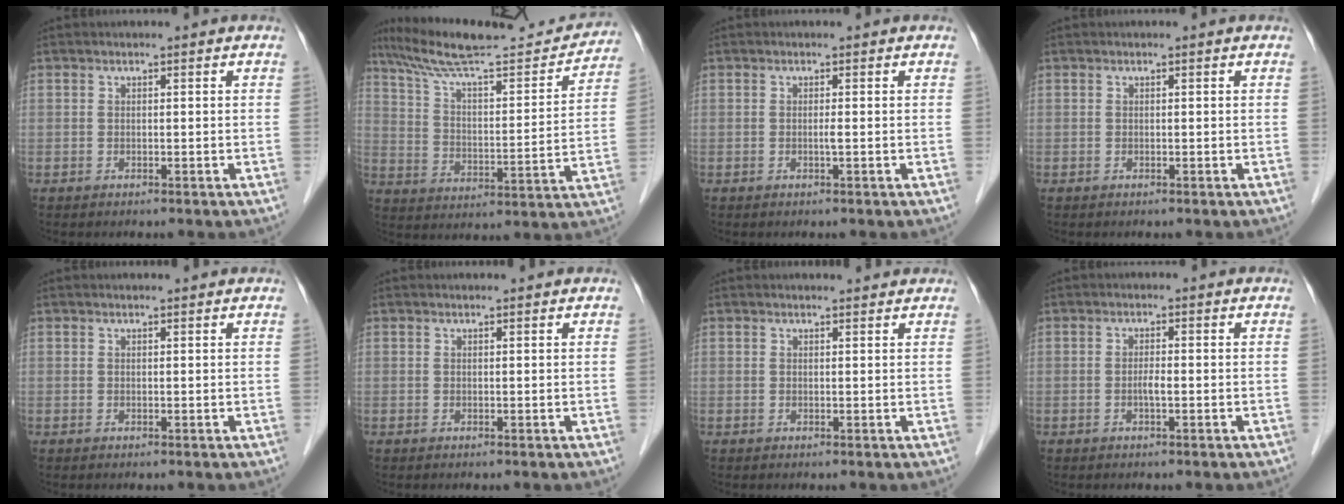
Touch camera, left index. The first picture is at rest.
{"total": 20.9, "force": [19.3, 2.0, 7.8], "torque": [-0.133, -0.008, 0.291]}
{"total": 0.5, "force": [-0.1, -0.1, 0.5], "torque": [-0.009, 0.000, -0.004]}
{"total": 0.0}
{"total": 1.0, "force": [1.0, 0.1, 0.2], "torque": [-0.009, 0.007, 0.015]}
{"total": 0.8, "force": [0.7, 0.1, 0.2], "torque": [-0.008, 0.007, 0.013]}
{"total": 2.5, "force": [2.4, 0.3, 0.4], "torque": [-0.012, 0.008, 0.029]}
{"total": 1.4, "force": [-0.4, 0.2, 1.3], "torque": [-0.026, 0.000, -0.007]}